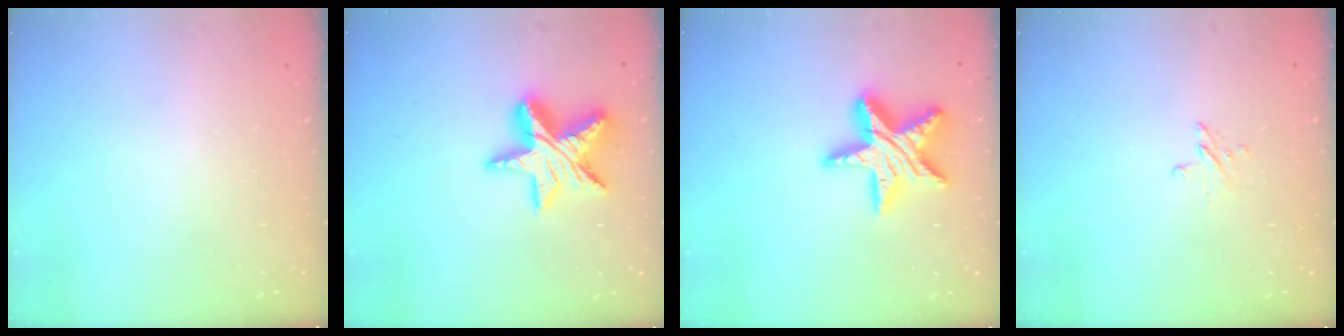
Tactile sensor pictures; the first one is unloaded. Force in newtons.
{"total": 17.2, "press": 17.2, "slide": 1.3}
{"total": 16.9, "press": 16.8, "slide": 1.3}
{"total": 2.7, "press": 2.7, "slide": 0.2}